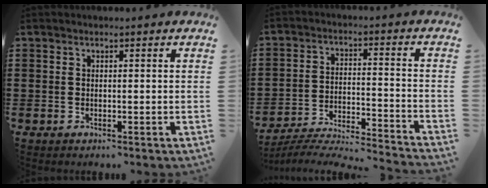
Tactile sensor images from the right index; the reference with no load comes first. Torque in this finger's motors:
{"motor_torque": [0.95, 1.18, -0.24, 0.01]}